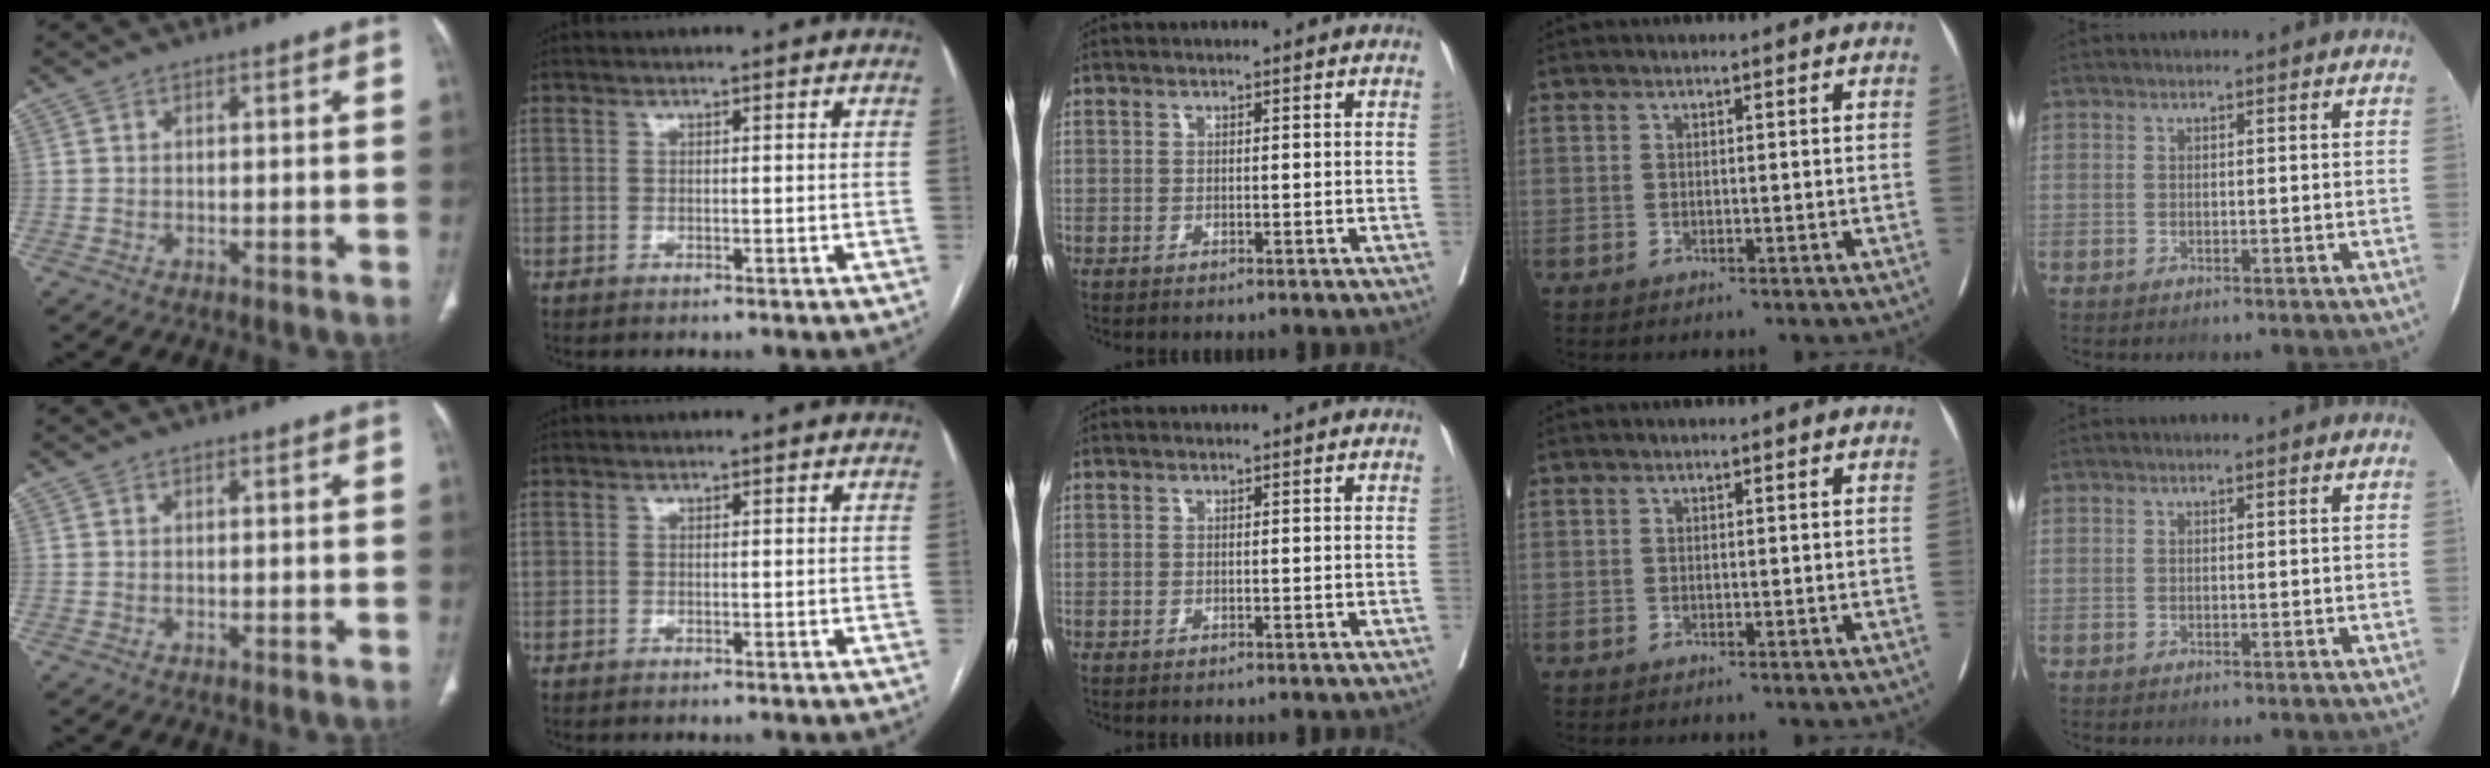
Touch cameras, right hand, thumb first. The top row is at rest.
{}